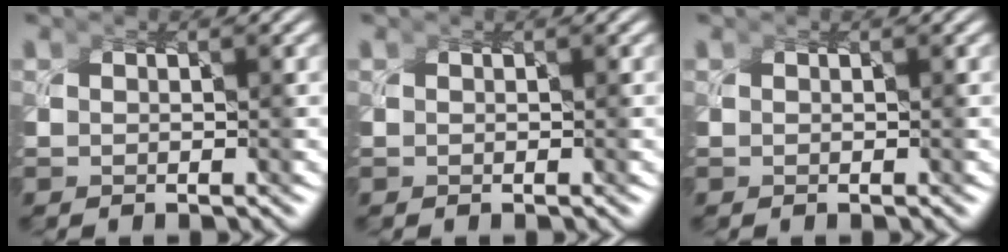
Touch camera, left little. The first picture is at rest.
{"total": 0.0}
{"total": 0.0}